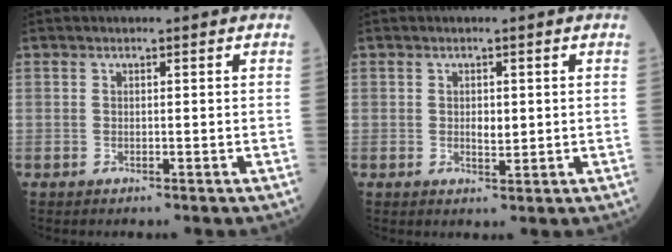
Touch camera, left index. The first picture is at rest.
{"total": 1.9, "force": [0.2, 1.0, 1.6], "torque": [-0.027, -0.002, 0.006]}